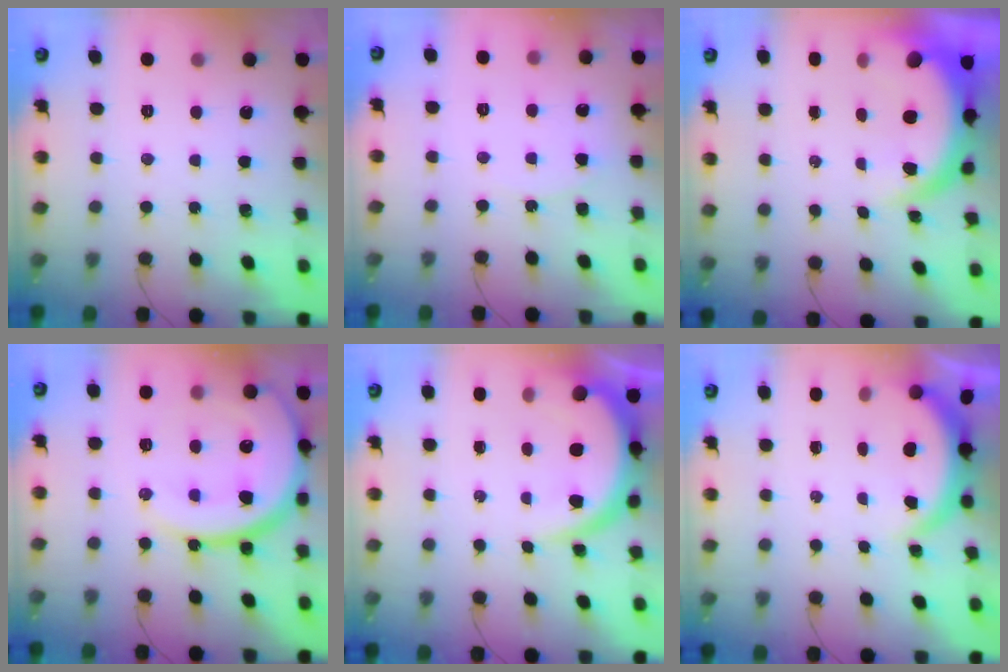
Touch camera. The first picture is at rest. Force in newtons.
{"total": 4.2, "press": 4.2, "slide": 0.4}
{"total": 7.8, "press": 7.7, "slide": 1.0}
{"total": 21.6, "press": 21.5, "slide": 2.5}
{"total": 9.9, "press": 9.9, "slide": 0.8}
{"total": 3.9, "press": 3.9, "slide": 0.2}